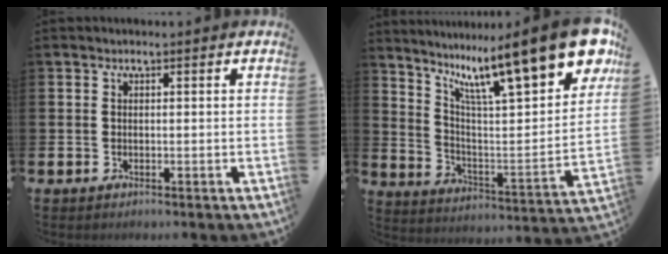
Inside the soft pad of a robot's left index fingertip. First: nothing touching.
{"total": 15.2, "force": [10.9, 3.1, 10.2], "torque": [-0.182, -0.080, 0.167]}